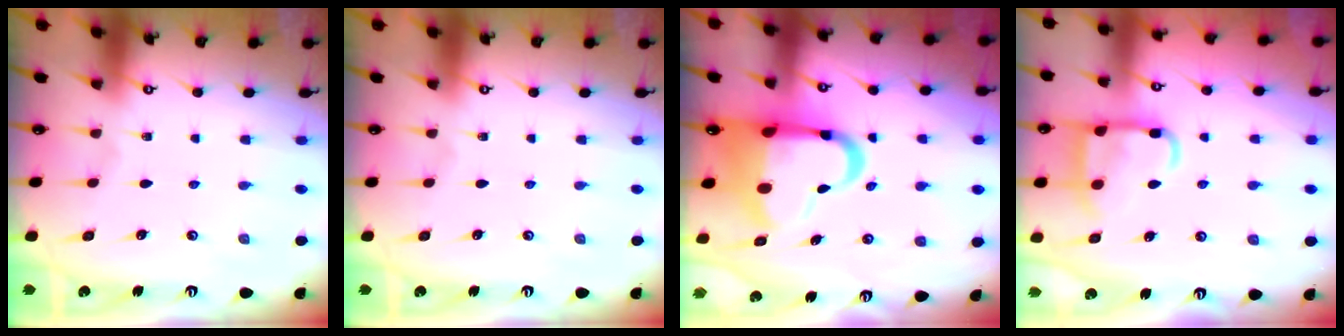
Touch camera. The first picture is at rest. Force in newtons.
{"total": 0.0}
{"total": 13.6, "press": 13.2, "slide": 3.2}
{"total": 12.4, "press": 12.3, "slide": 1.4}